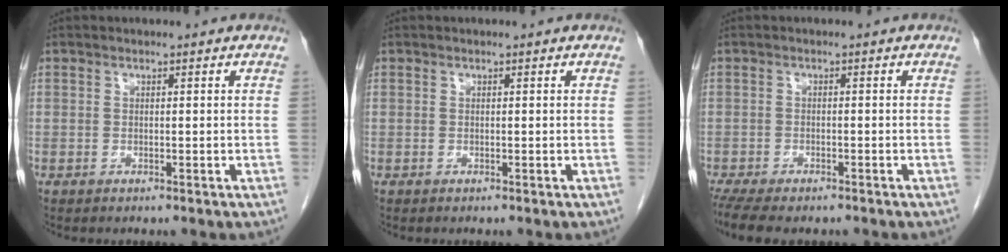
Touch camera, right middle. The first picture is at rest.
{"total": 0.0}
{"total": 9.0, "force": [-7.2, 2.8, 4.6], "torque": [-0.079, -0.007, -0.109]}